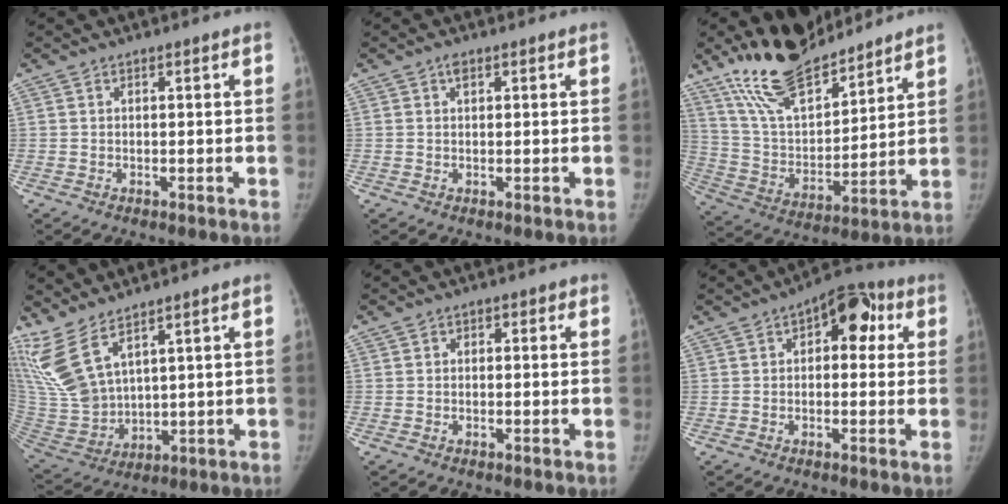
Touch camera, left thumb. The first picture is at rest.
{"total": 1.8, "force": [0.8, 1.0, 1.2], "torque": [-0.017, 0.002, 0.012]}
{"total": 18.3, "force": [15.0, 6.3, 8.3], "torque": [-0.116, -0.078, 0.284]}
{"total": 12.7, "force": [8.3, 4.6, 8.4], "torque": [-0.182, -0.041, 0.195]}
{"total": 1.4, "force": [-0.3, 1.2, 0.6], "torque": [0.011, 0.000, -0.017]}
{"total": 8.9, "force": [2.3, 5.2, 6.9], "torque": [-0.046, 0.015, 0.017]}